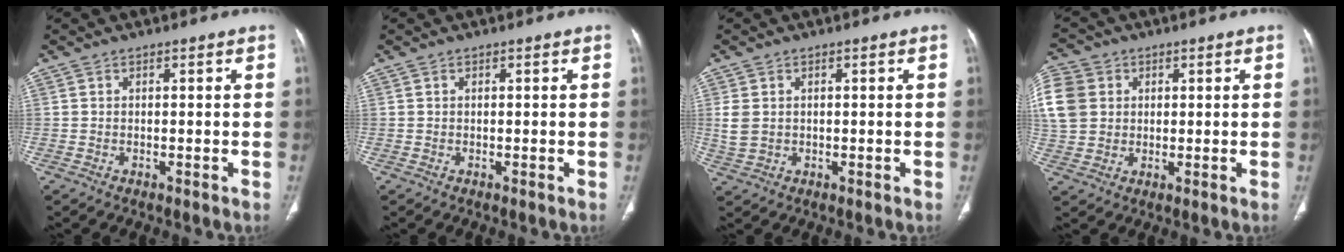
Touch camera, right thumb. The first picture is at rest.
{"total": 0.0}
{"total": 3.7, "force": [0.5, 2.8, 2.4], "torque": [-0.058, 0.001, 0.014]}
{"total": 16.8, "force": [3.9, 14.1, 8.1], "torque": [-0.218, 0.035, 0.081]}